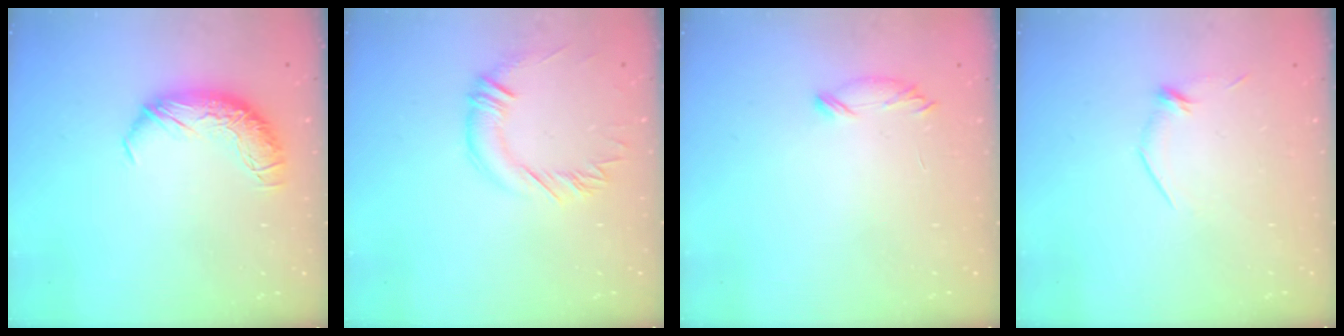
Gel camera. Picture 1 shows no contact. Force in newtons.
{"total": 0.9, "press": 0.8, "slide": 0.4}
{"total": 6.9, "press": 6.8, "slide": 0.8}
{"total": 5.4, "press": 5.3, "slide": 1.4}